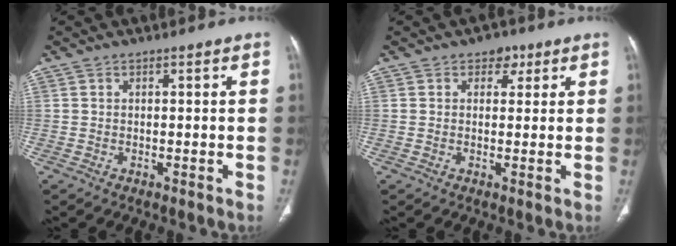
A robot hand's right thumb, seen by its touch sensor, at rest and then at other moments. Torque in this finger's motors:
{"motor_torque": [0.42, 0.46, 0.26, -0.26, 0.00]}